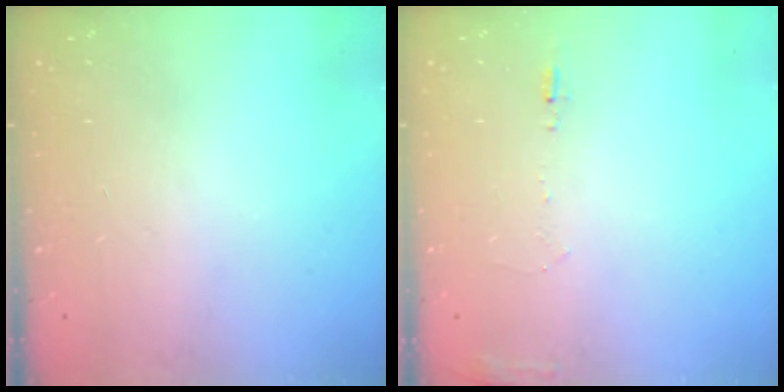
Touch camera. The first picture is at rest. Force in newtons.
{"total": 5.8, "press": 5.6, "slide": 1.6}